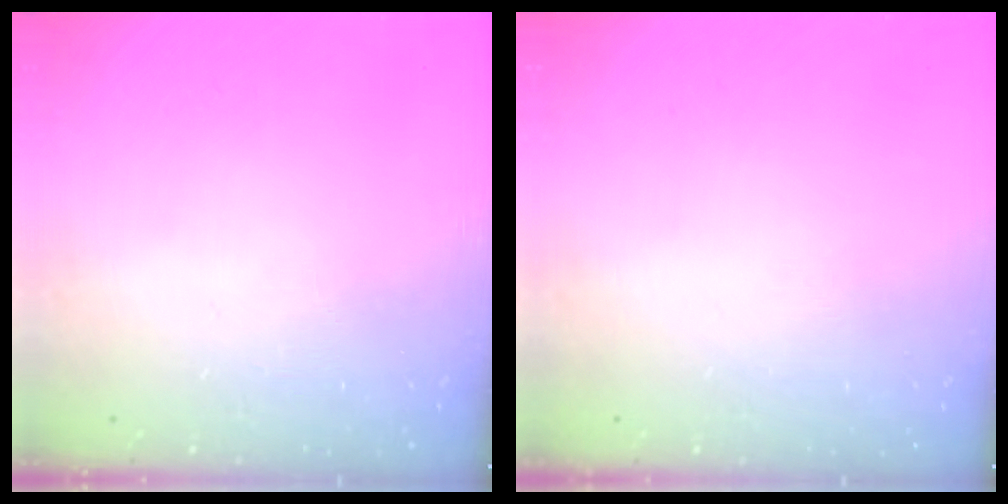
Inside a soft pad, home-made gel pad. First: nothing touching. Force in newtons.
{"total": 0.0}